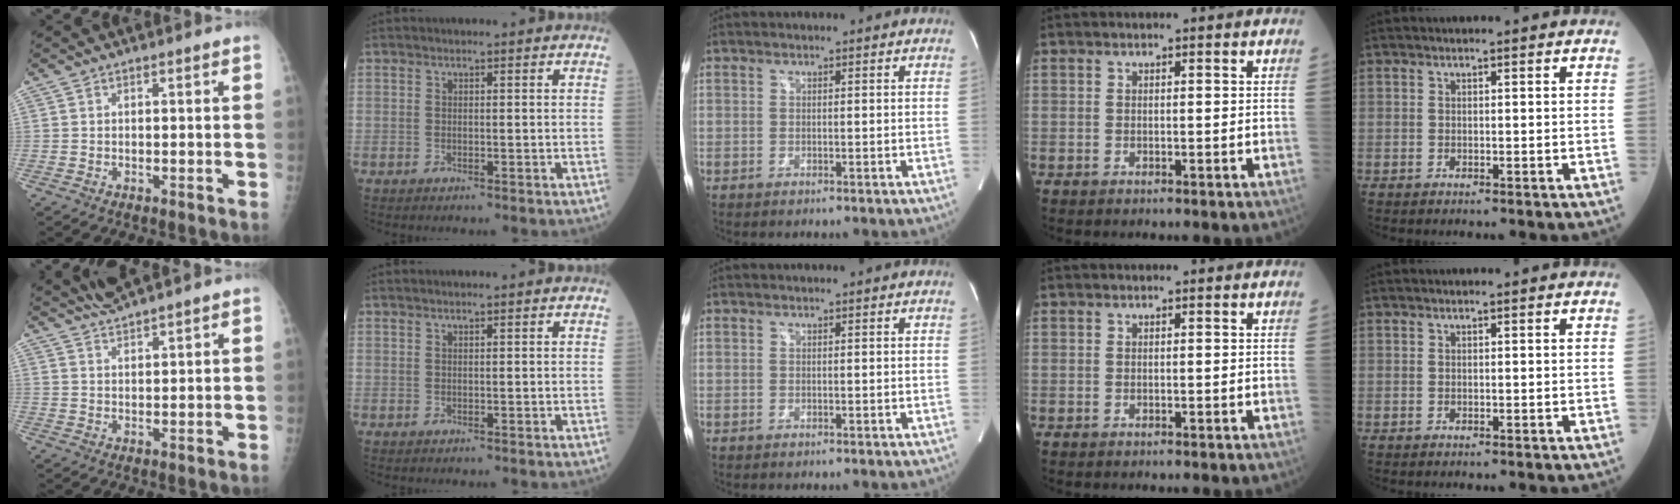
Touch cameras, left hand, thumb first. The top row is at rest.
{"thumb": {"total": 4.7, "force": [4.4, -0.2, 1.7], "torque": [-0.035, 0.001, 0.086]}}